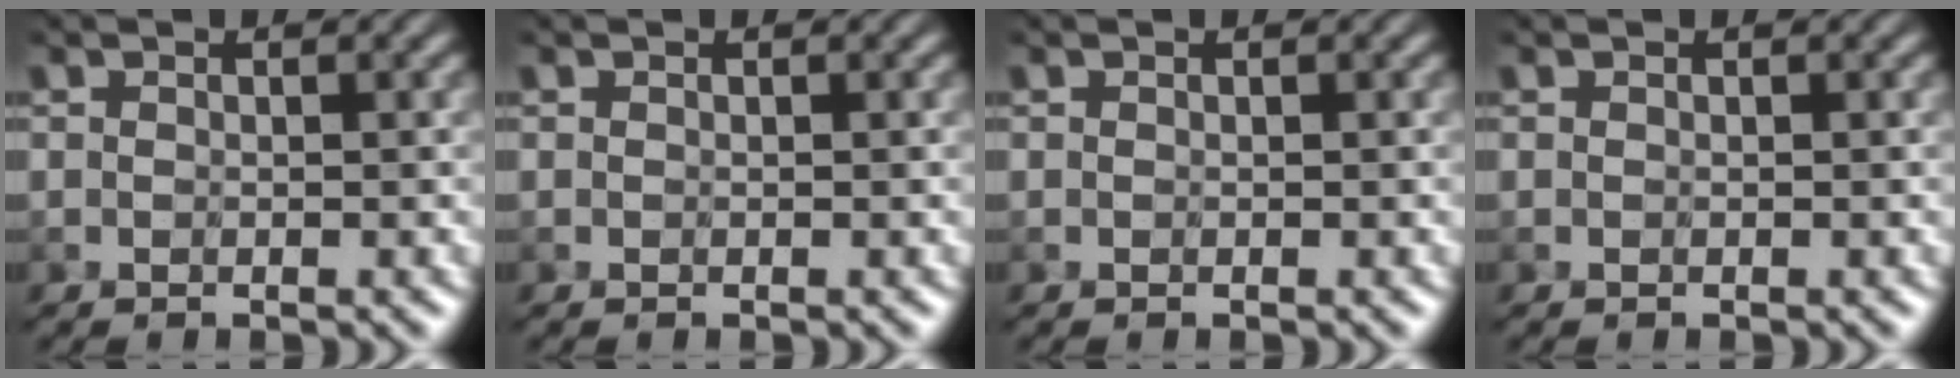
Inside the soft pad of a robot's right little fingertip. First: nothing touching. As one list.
[{"total": 0.0}, {"total": 0.0}, {"total": 0.0}]